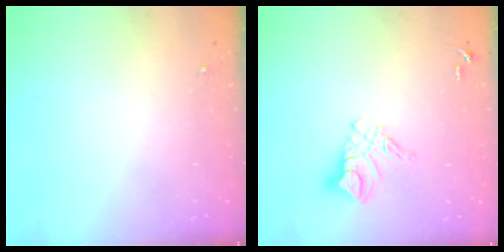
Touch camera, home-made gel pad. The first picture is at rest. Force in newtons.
{"total": 9.8, "press": 9.8, "slide": 0.9}